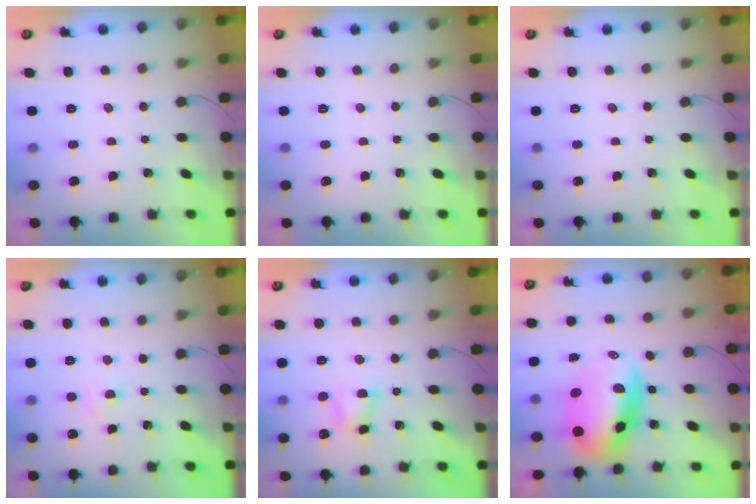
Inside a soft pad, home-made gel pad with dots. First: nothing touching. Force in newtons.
{"total": 0.0}
{"total": 0.0}
{"total": 2.8, "press": 2.6, "slide": 0.9}
{"total": 5.9, "press": 5.7, "slide": 1.6}
{"total": 13.4, "press": 13.0, "slide": 3.4}